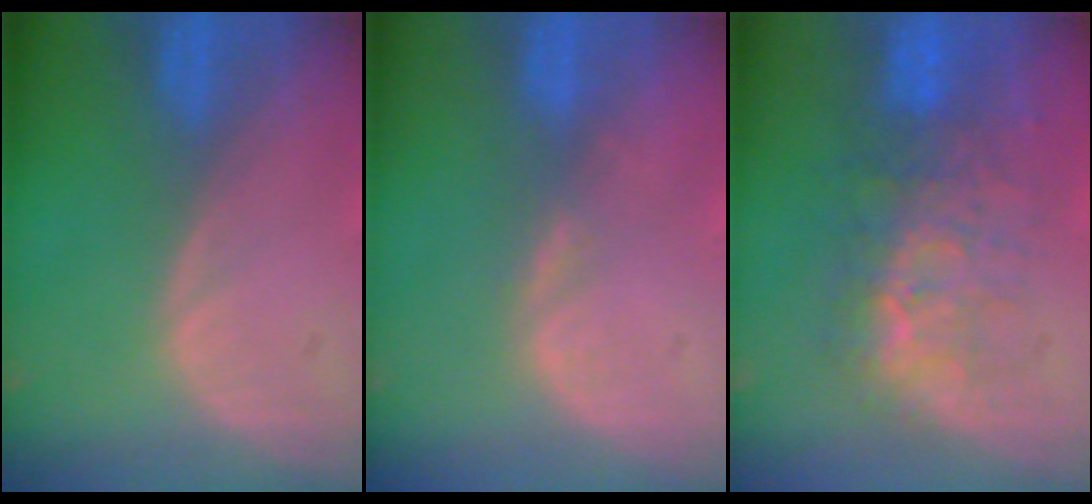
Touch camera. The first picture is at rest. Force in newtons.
{"total": 1.9, "press": 1.5, "slide": 1.1}
{"total": 9.0, "press": 8.3, "slide": 3.5}